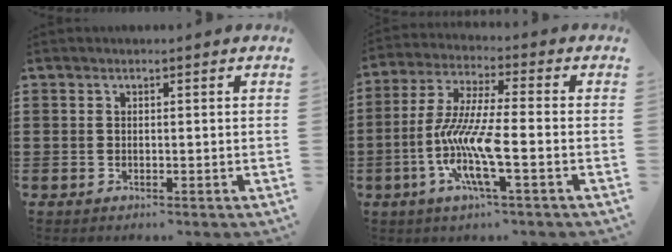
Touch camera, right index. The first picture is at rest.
{"total": 9.8, "force": [-3.3, 1.4, 9.1], "torque": [-0.209, -0.017, -0.072]}